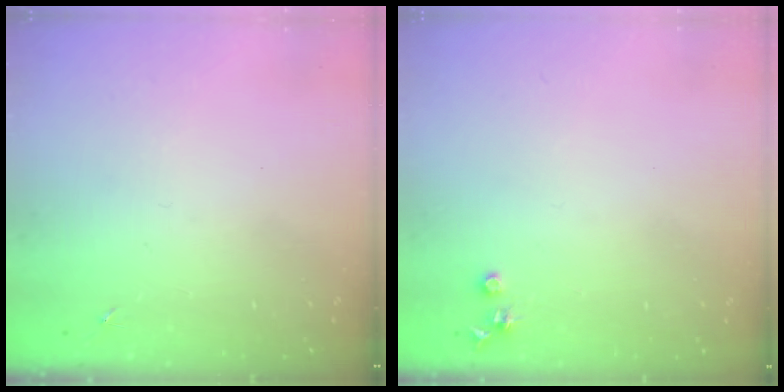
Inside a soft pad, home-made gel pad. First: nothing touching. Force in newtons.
{"total": 3.6, "press": 3.5, "slide": 0.5}